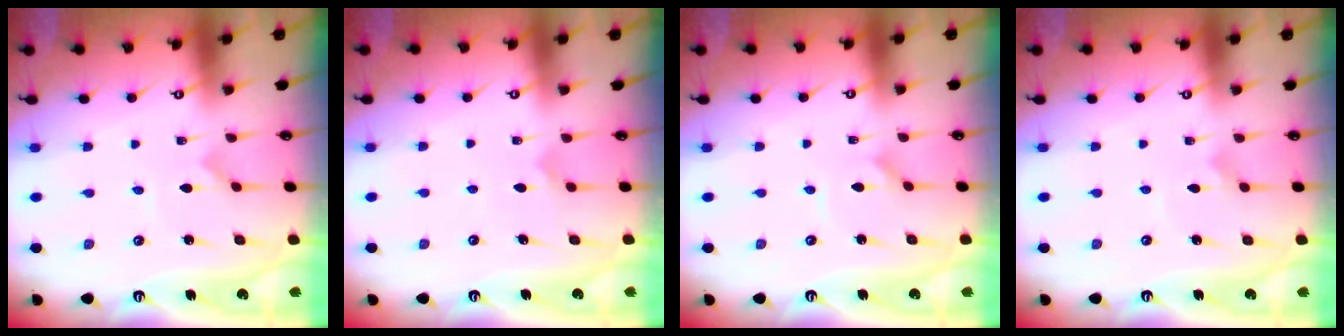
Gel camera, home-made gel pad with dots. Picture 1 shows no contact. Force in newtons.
{"total": 3.8, "press": 3.8, "slide": 0.6}
{"total": 1.0, "press": 1.0, "slide": 0.2}
{"total": 2.5, "press": 2.5, "slide": 0.1}